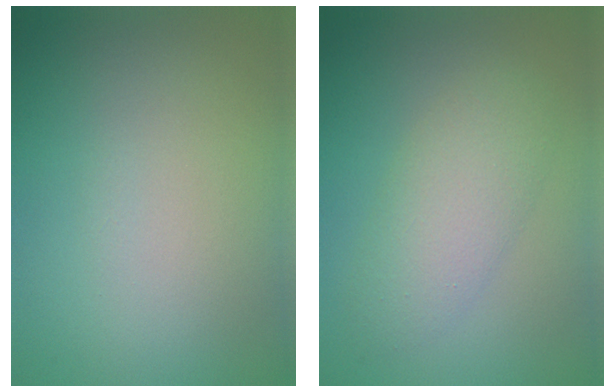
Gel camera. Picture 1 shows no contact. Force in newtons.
{"total": 3.8, "press": 3.8, "slide": 0.1}